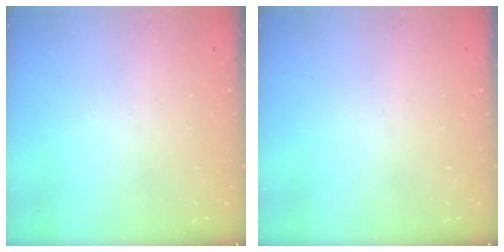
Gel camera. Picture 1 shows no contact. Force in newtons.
{"total": 0.0}